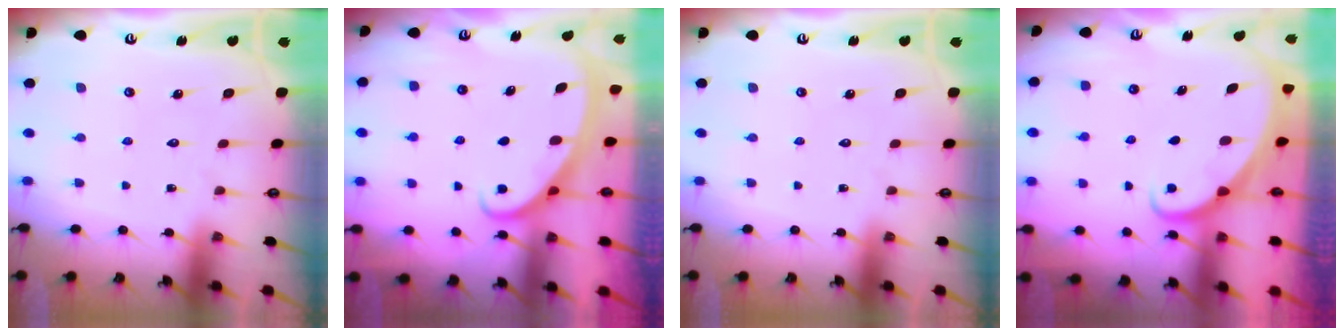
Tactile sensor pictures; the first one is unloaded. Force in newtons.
{"total": 2.4, "press": 2.4, "slide": 0.4}
{"total": 0.0}
{"total": 2.0, "press": 2.0, "slide": 0.2}